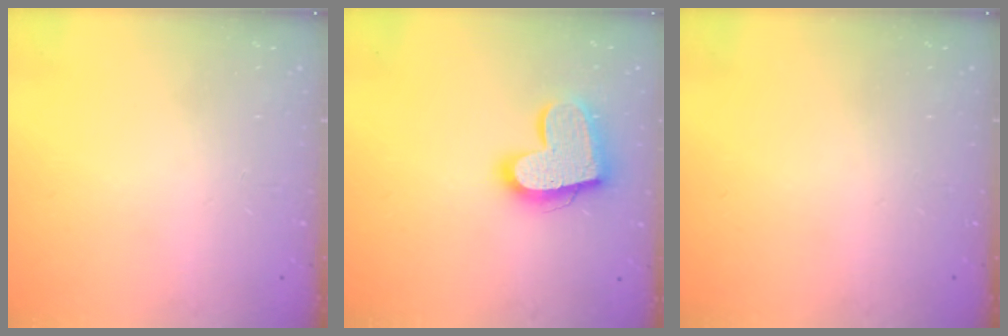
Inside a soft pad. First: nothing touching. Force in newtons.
{"total": 17.7, "press": 17.6, "slide": 1.5}
{"total": 0.0}